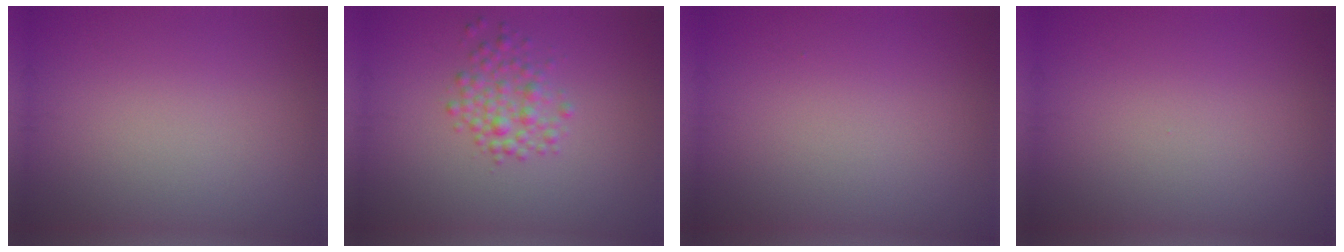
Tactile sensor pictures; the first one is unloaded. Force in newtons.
{"total": 2.6, "press": 2.6, "slide": 0.0}
{"total": 0.0}
{"total": 0.0}